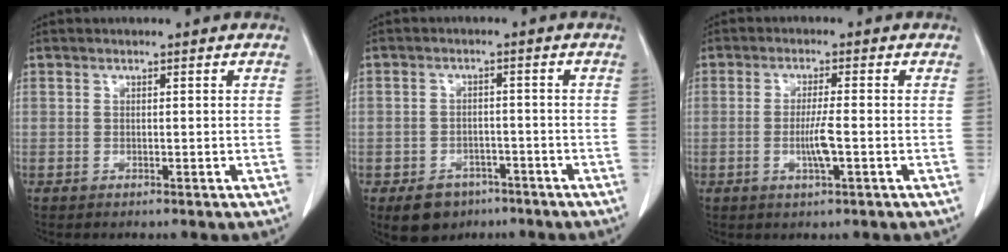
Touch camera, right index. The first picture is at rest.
{"total": 5.8, "force": [-3.7, 4.2, 1.7], "torque": [-0.026, 0.006, -0.049]}
{"total": 2.8, "force": [-0.6, -0.1, 2.8], "torque": [-0.057, -0.005, -0.012]}